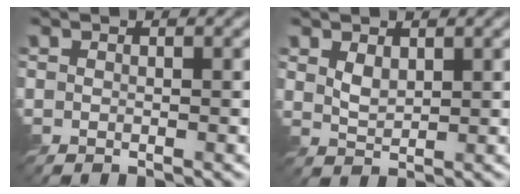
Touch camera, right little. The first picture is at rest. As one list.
[{"total": 1.5, "force": [0.8, 0.8, 1.0], "torque": [-0.026, -0.007, 0.020]}]